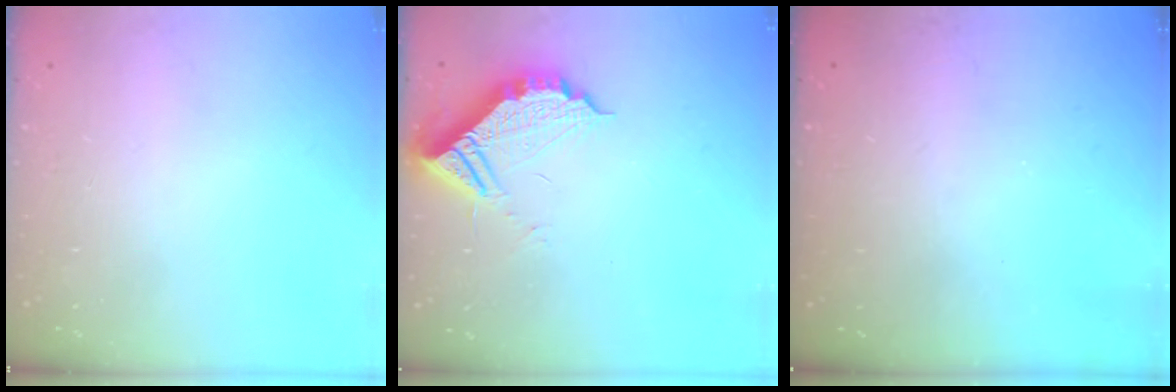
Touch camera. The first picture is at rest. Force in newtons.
{"total": 10.4, "press": 10.3, "slide": 1.0}
{"total": 3.2, "press": 3.2, "slide": 0.1}